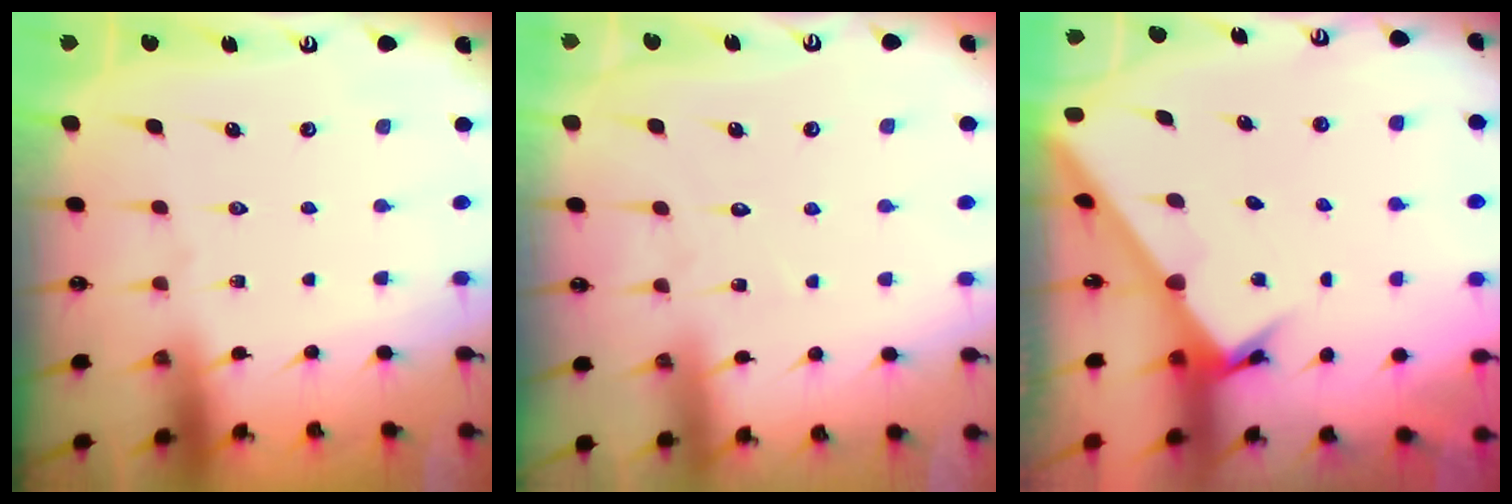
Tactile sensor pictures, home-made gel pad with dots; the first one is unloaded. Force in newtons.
{"total": 4.0, "press": 4.0, "slide": 0.4}
{"total": 2.5, "press": 2.5, "slide": 0.3}